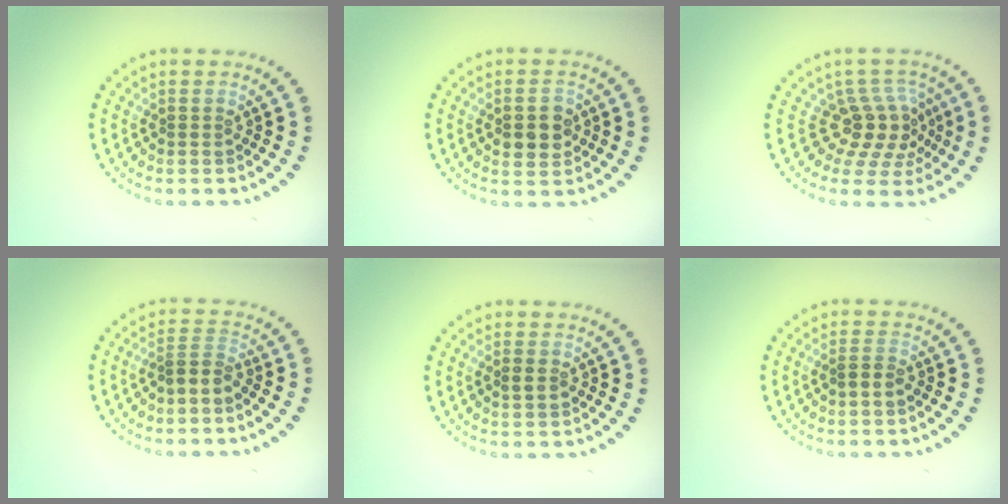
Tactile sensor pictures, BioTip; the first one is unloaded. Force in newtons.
{"total": 3.0, "press": 3.0, "slide": 0.1}
{"total": 3.7, "press": 2.8, "slide": 2.4}
{"total": 1.7, "press": 1.1, "slide": 1.3}
{"total": 1.2, "press": 1.2, "slide": 0.1}
{"total": 1.2, "press": 1.0, "slide": 0.7}